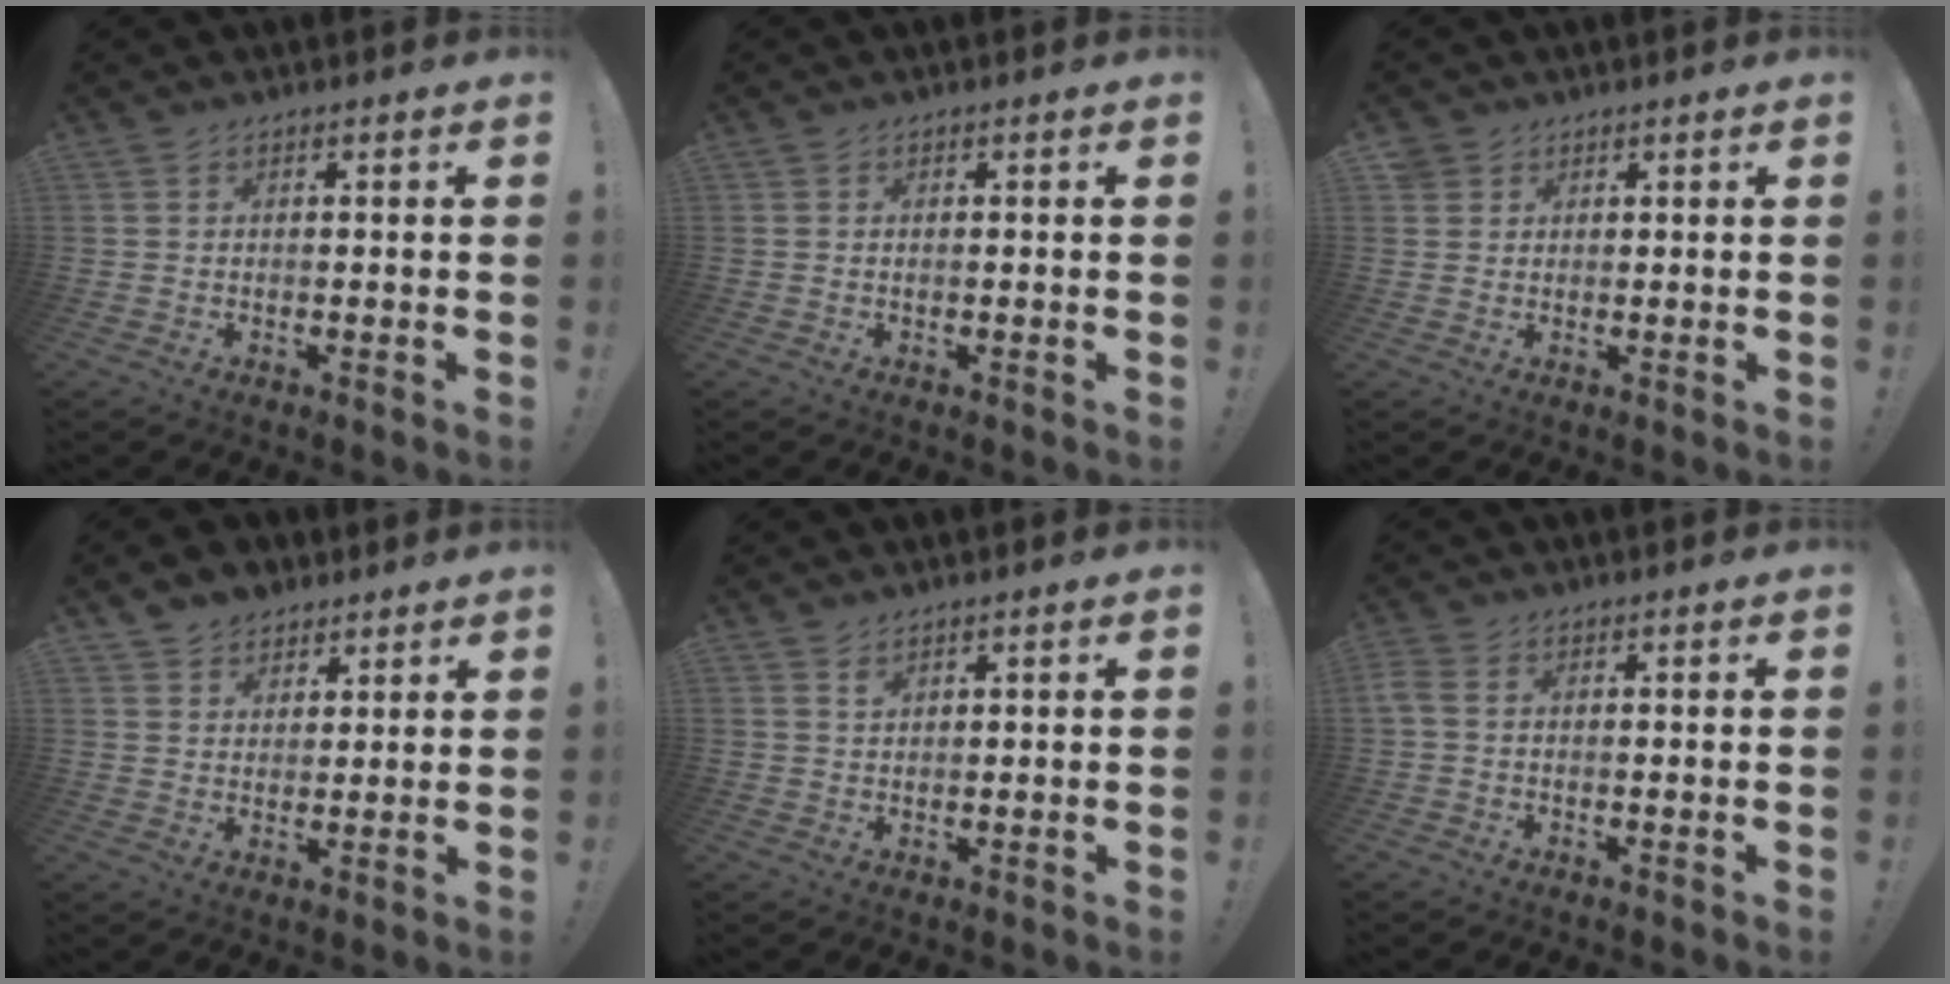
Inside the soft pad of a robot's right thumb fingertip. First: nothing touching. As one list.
[{"total": 0.0}, {"total": 2.6, "force": [1.6, 2.0, 0.4], "torque": [-0.007, -0.006, 0.031]}, {"total": 5.7, "force": [4.2, 3.8, 0.4], "torque": [-0.011, -0.029, 0.082]}, {"total": 1.3, "force": [1.1, 0.6, 0.4], "torque": [0.005, -0.010, 0.019]}, {"total": 1.7, "force": [0.0, 0.7, 1.5], "torque": [-0.027, 0.001, 0.002]}]